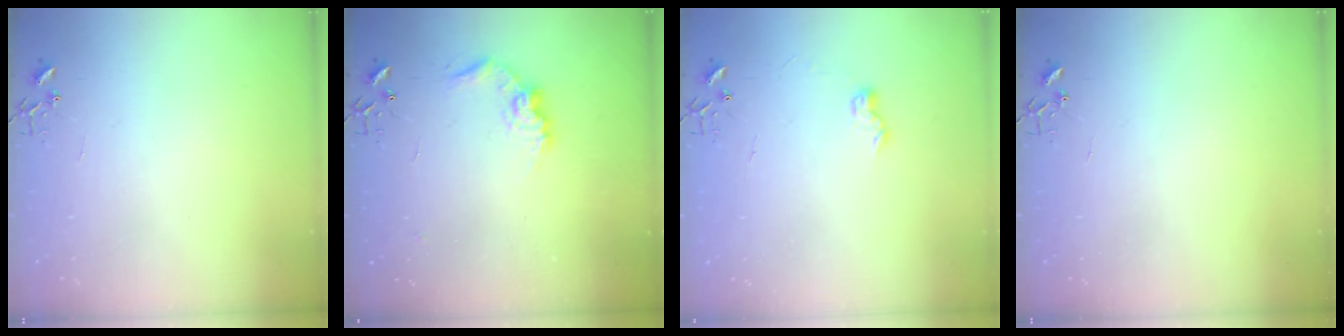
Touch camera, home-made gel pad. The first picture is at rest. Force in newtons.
{"total": 9.9, "press": 9.9, "slide": 0.1}
{"total": 6.0, "press": 6.0, "slide": 0.3}
{"total": 0.0}